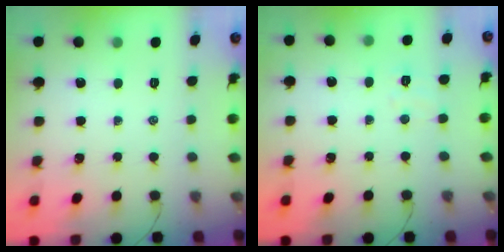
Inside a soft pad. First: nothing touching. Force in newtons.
{"total": 4.1, "press": 3.9, "slide": 1.2}